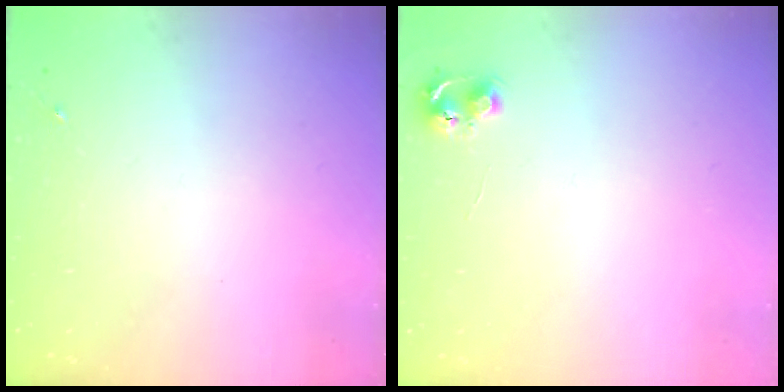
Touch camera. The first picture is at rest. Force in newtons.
{"total": 5.3, "press": 5.3, "slide": 0.5}